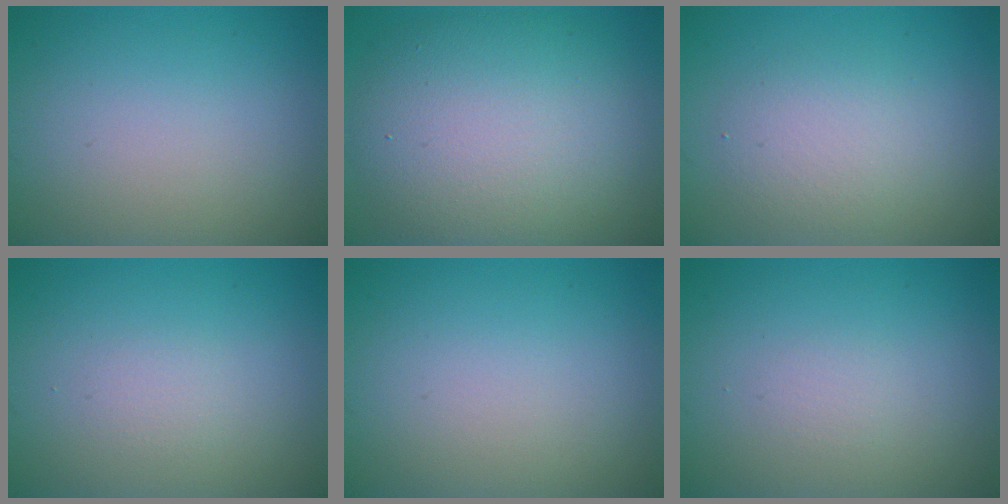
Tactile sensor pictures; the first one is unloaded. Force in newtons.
{"total": 10.7, "press": 10.7, "slide": 0.4}
{"total": 2.9, "press": 2.9, "slide": 0.4}
{"total": 0.9, "press": 0.9, "slide": 0.0}
{"total": 0.0}
{"total": 0.7, "press": 0.7, "slide": 0.0}